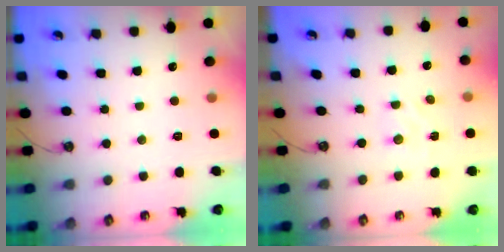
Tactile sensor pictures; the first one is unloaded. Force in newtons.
{"total": 1.8, "press": 1.8, "slide": 0.3}